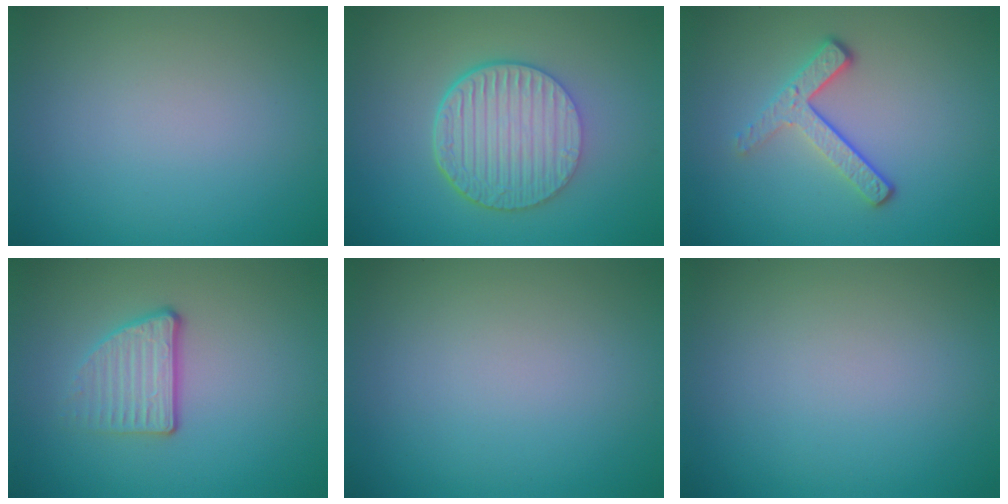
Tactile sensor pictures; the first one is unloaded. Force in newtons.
{"total": 6.8, "press": 4.7, "slide": 4.9}
{"total": 3.2, "press": 2.4, "slide": 2.2}
{"total": 3.0, "press": 2.3, "slide": 1.9}
{"total": 0.0}
{"total": 0.0}